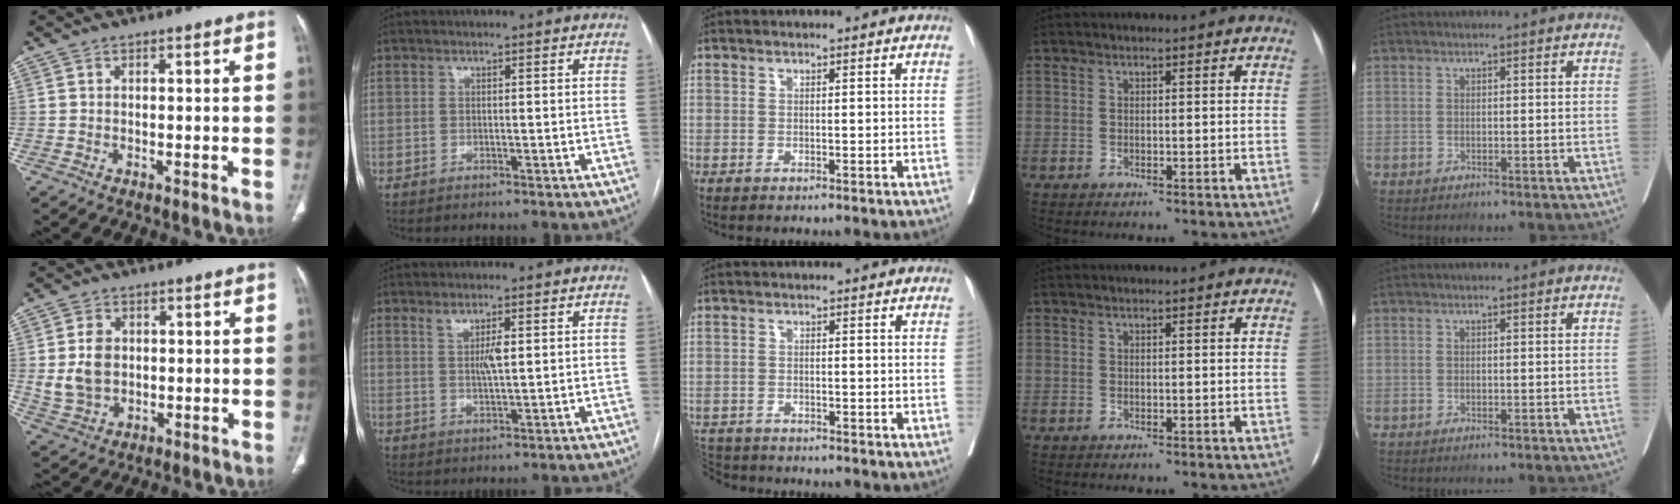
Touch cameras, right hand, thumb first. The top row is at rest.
{"thumb": {"total": 7.5, "force": [0.8, 5.7, 4.9], "torque": [-0.083, -0.004, 0.026]}, "index": {"total": 3.1, "force": [1.1, 0.5, 2.8], "torque": [-0.054, 0.000, 0.022]}, "middle": {"total": 6.1, "force": [-5.7, 1.9, 1.1], "torque": [-0.022, -0.008, -0.096]}}